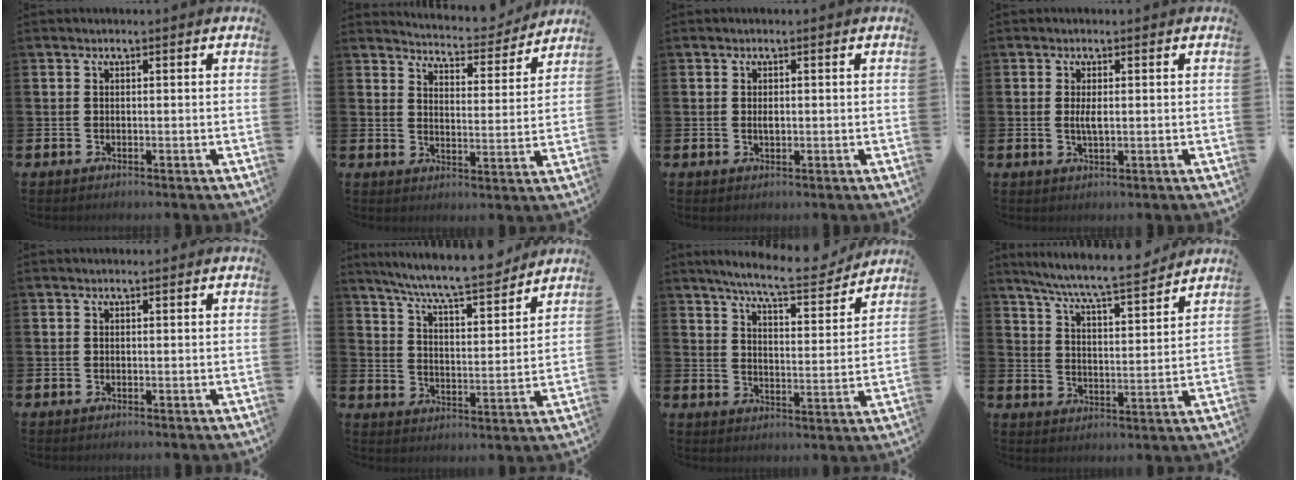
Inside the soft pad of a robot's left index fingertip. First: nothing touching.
{"total": 5.3, "force": [5.3, 0.6, 0.3], "torque": [-0.015, -0.047, 0.087]}
{"total": 0.8, "force": [0.1, 0.4, 0.7], "torque": [-0.011, 0.002, 0.000]}
{"total": 2.0, "force": [0.2, 0.6, 1.9], "torque": [-0.034, 0.000, 0.001]}
{"total": 0.0}
{"total": 8.4, "force": [7.9, 0.5, 3.0], "torque": [-0.079, -0.056, 0.136]}
{"total": 8.2, "force": [7.6, 0.5, 3.0], "torque": [-0.069, -0.048, 0.130]}
{"total": 7.4, "force": [6.9, 0.1, 2.5], "torque": [-0.068, -0.054, 0.117]}